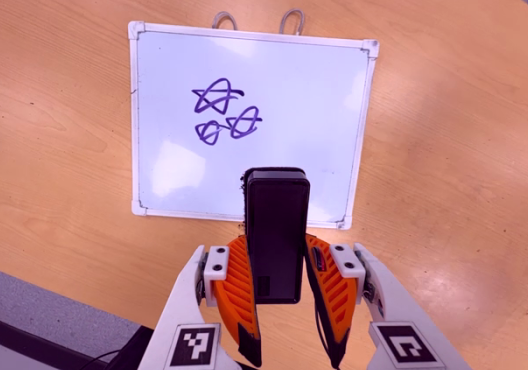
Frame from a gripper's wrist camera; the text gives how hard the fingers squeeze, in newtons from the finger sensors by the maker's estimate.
{"total": 4.6, "left": 3.2, "right": 5.9}